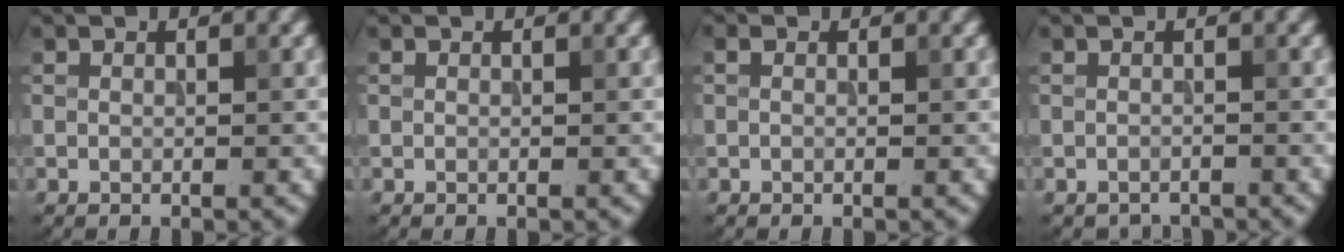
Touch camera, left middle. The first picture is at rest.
{"total": 0.0}
{"total": 0.7, "force": [0.1, 0.4, 0.5], "torque": [-0.012, -0.002, 0.001]}
{"total": 1.6, "force": [-1.6, 0.2, -0.1], "torque": [0.003, -0.004, -0.024]}